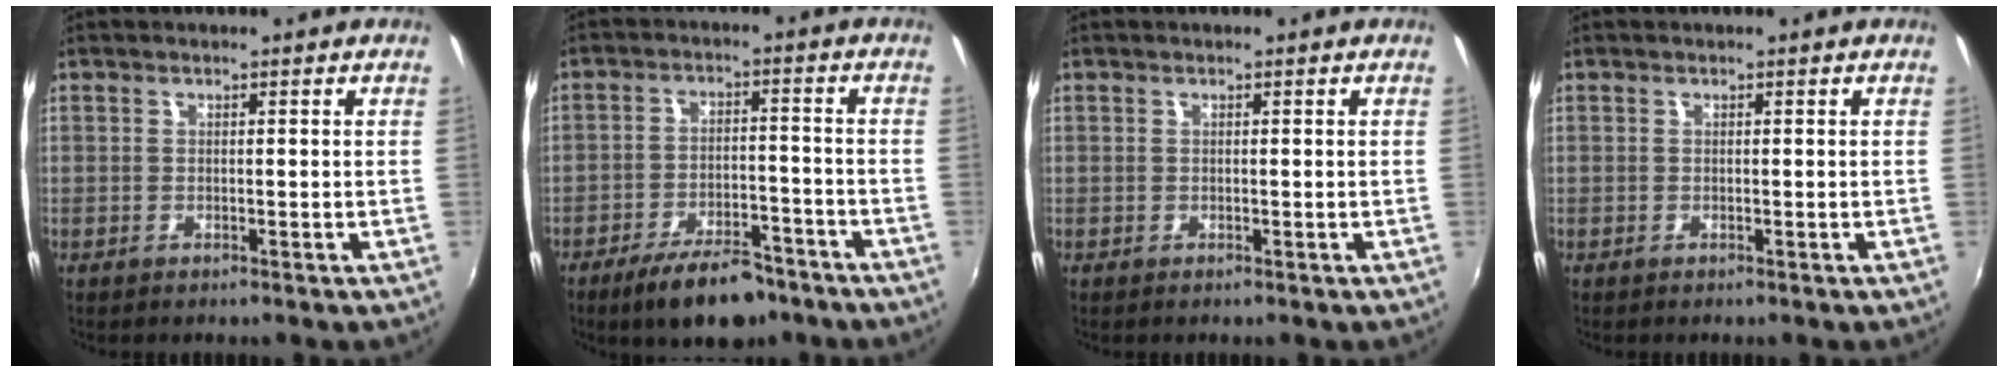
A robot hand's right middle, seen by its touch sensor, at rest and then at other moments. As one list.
[{"total": 11.2, "force": [-8.3, 4.1, 6.2], "torque": [-0.123, 0.000, -0.128]}, {"total": 0.0}, {"total": 0.0}]